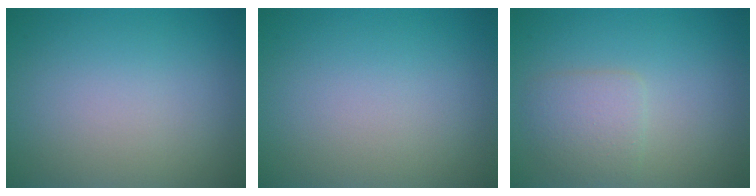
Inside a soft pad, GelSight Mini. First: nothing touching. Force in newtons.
{"total": 0.0}
{"total": 2.5, "press": 2.5, "slide": 0.1}